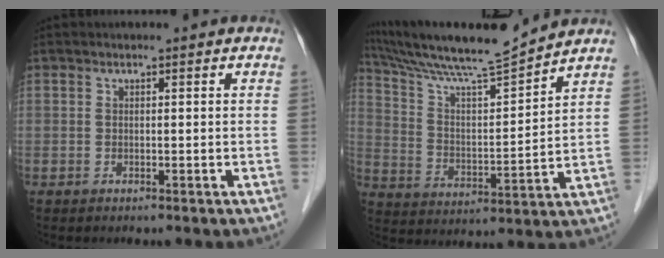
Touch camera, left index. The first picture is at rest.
{"total": 13.7, "force": [12.6, -0.9, 5.3], "torque": [-0.105, 0.002, 0.224]}